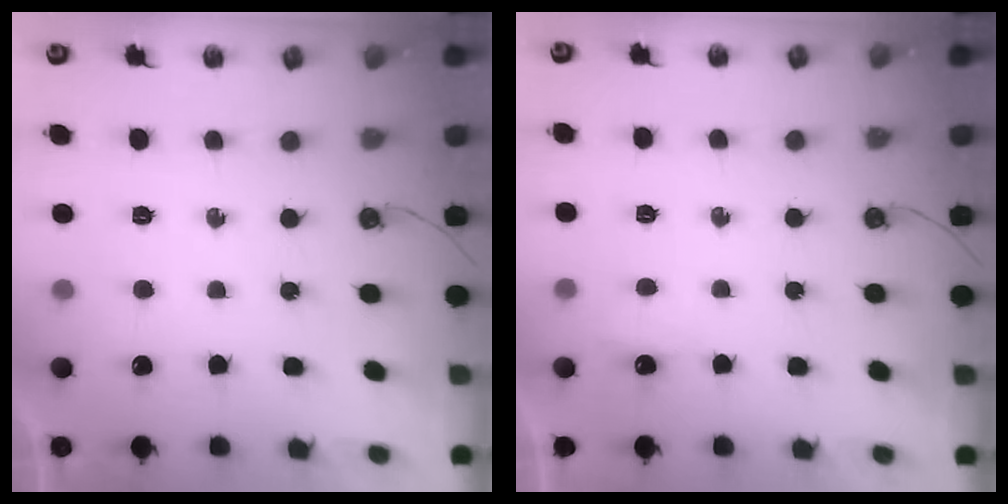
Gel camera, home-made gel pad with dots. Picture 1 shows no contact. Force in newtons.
{"total": 2.6, "press": 2.6, "slide": 0.4}